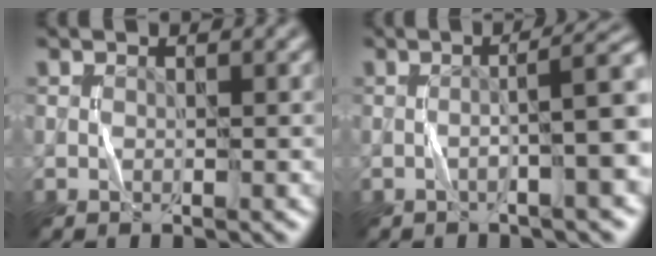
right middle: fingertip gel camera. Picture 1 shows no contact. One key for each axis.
{"total": 5.9, "fx": -0.6, "fy": 1.0, "fz": 5.8, "tx": -0.070, "ty": 0.019, "tz": -0.013}